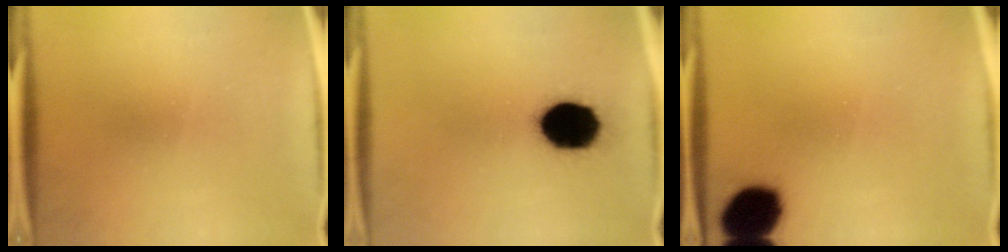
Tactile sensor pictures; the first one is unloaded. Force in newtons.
{"total": 16.9}
{"total": 13.4}